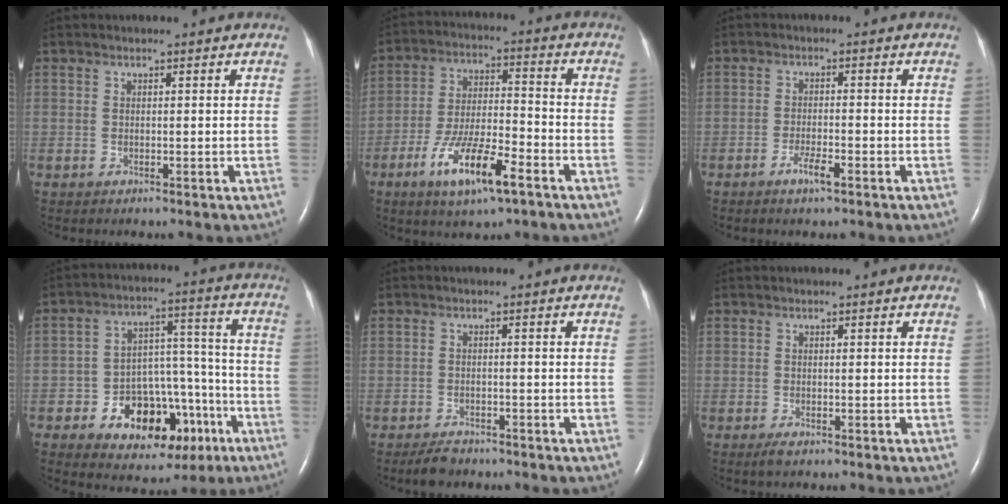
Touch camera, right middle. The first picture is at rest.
{"total": 11.7, "force": [-6.3, 2.4, 9.5], "torque": [-0.183, -0.008, -0.110]}
{"total": 2.8, "force": [-1.8, 0.3, 2.2], "torque": [-0.043, -0.001, -0.031]}
{"total": 15.0, "force": [-7.1, 8.9, 9.8], "torque": [-0.134, 0.040, -0.091]}
{"total": 2.7, "force": [-2.3, 1.0, 1.0], "torque": [-0.029, -0.003, -0.036]}
{"total": 1.1, "force": [-0.7, 0.2, 0.8], "torque": [-0.023, -0.005, -0.012]}